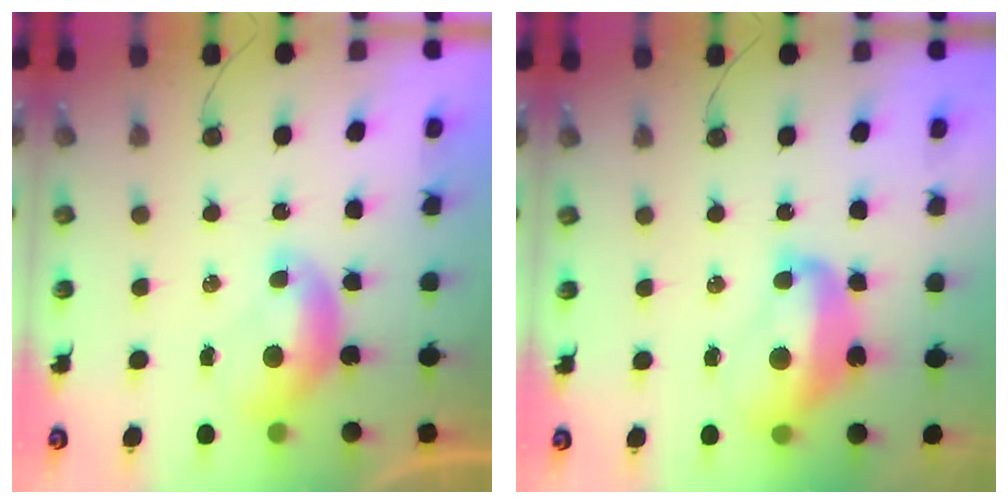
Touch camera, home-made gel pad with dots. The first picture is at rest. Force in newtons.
{"total": 8.3, "press": 8.2, "slide": 1.2}